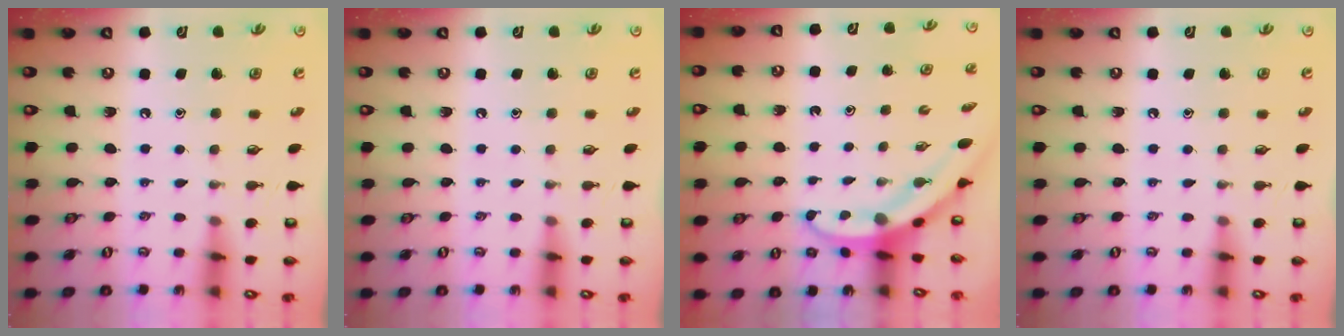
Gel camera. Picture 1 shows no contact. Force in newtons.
{"total": 0.0}
{"total": 3.8, "press": 3.8, "slide": 0.1}
{"total": 0.0}